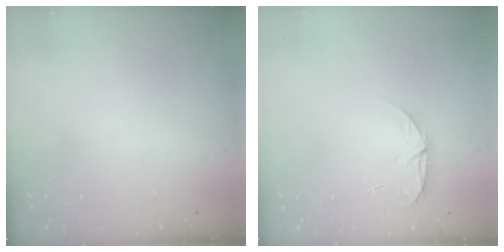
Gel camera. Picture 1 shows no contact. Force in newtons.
{"total": 6.1, "press": 6.1, "slide": 0.7}